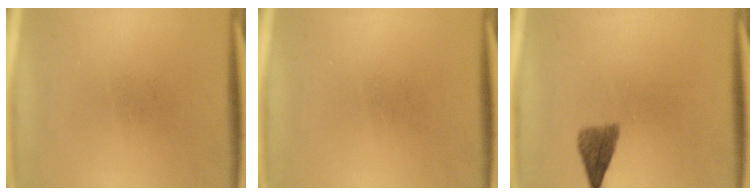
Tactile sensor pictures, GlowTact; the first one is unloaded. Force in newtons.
{"total": 0.0}
{"total": 3.4}